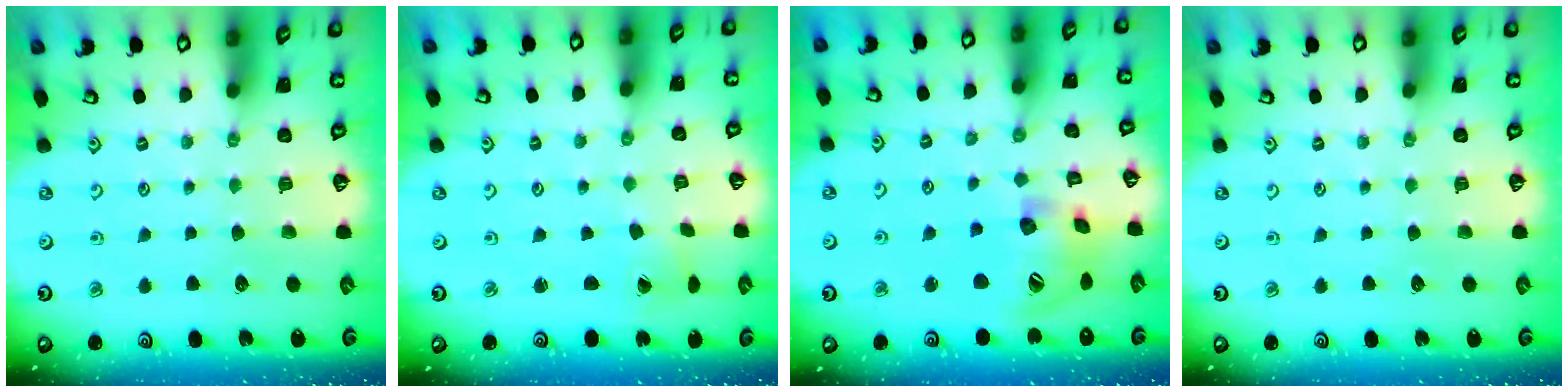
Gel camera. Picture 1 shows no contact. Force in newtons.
{"total": 1.6, "press": 1.5, "slide": 0.3}
{"total": 18.0, "press": 17.9, "slide": 2.5}
{"total": 0.0}